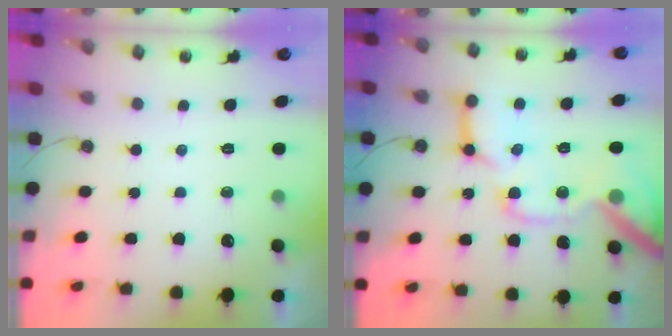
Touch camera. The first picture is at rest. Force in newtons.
{"total": 22.4, "press": 22.2, "slide": 2.8}